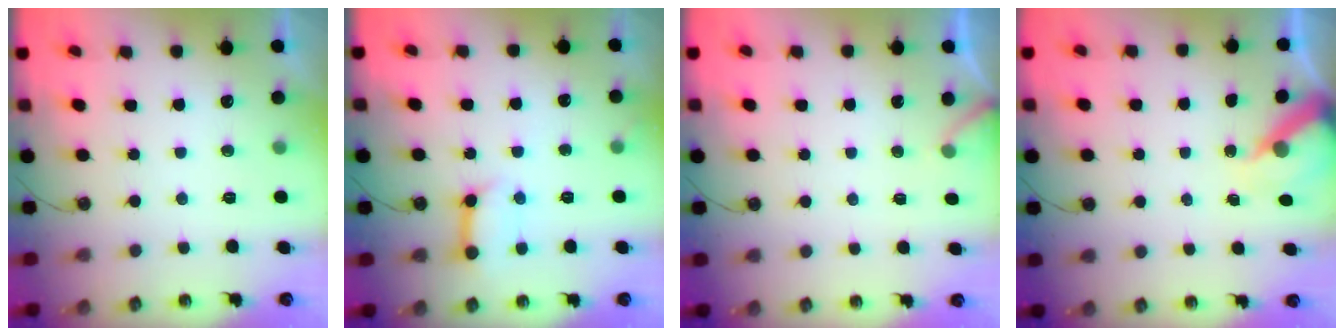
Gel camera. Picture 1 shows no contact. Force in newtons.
{"total": 10.7, "press": 10.6, "slide": 1.3}
{"total": 2.8, "press": 2.8, "slide": 0.3}
{"total": 6.8, "press": 6.7, "slide": 0.6}